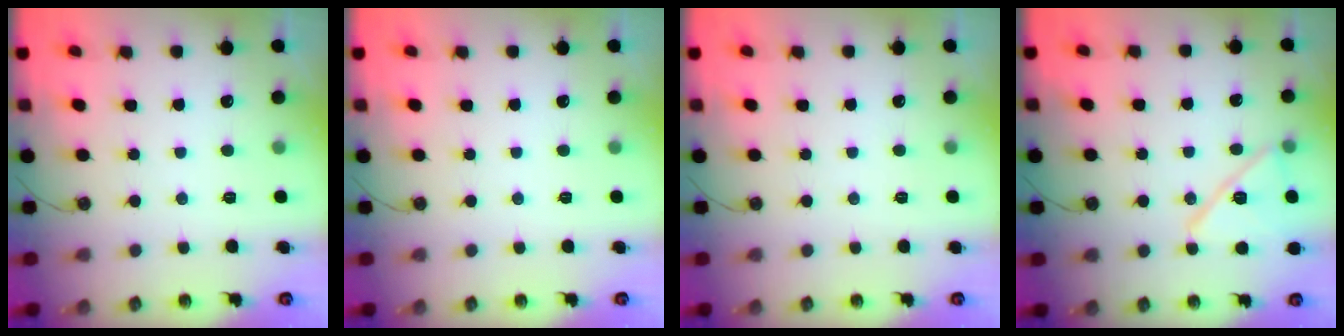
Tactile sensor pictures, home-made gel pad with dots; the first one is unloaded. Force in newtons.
{"total": 0.0}
{"total": 0.0}
{"total": 13.9, "press": 13.9, "slide": 0.3}